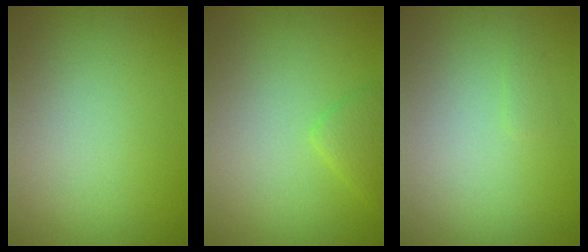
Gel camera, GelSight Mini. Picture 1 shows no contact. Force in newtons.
{"total": 1.9, "press": 1.9, "slide": 0.2}
{"total": 0.6, "press": 0.5, "slide": 0.1}